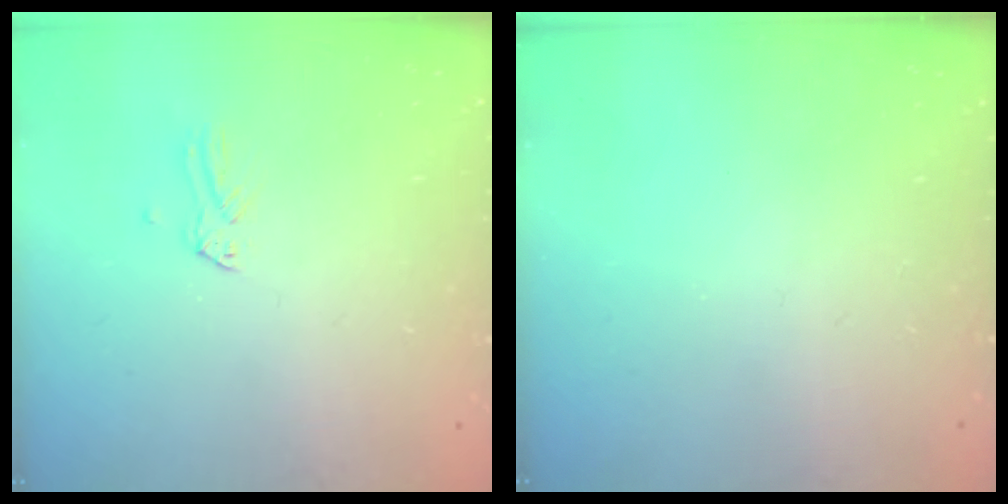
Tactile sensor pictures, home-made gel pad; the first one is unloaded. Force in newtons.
{"total": 0.0}